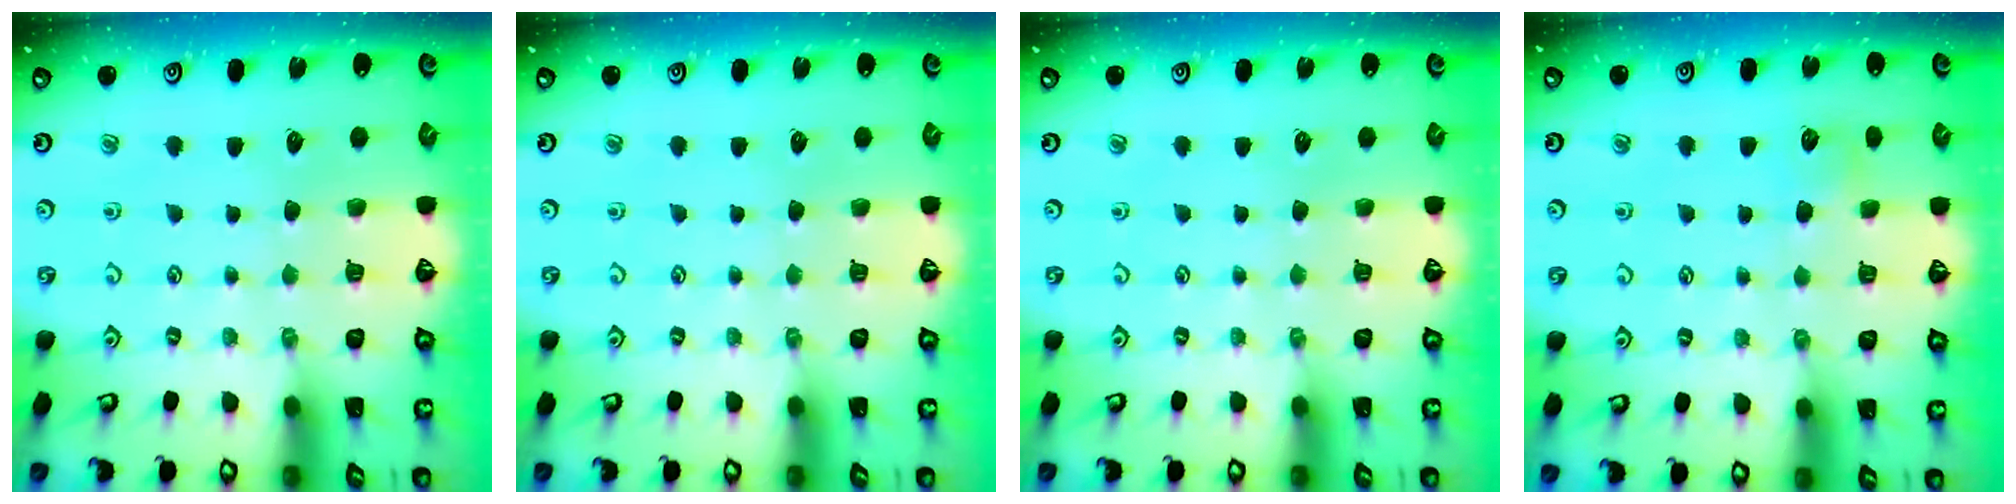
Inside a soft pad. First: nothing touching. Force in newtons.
{"total": 0.0}
{"total": 0.0}
{"total": 4.5, "press": 4.4, "slide": 0.7}